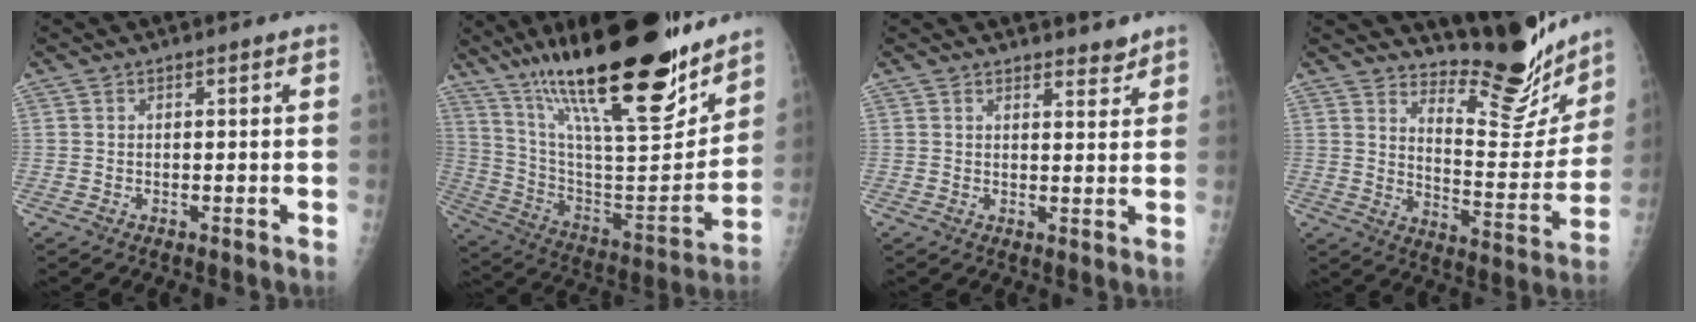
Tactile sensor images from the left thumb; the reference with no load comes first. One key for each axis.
{"total": 32.1, "fx": 22.1, "fy": 7.9, "fz": 21.9, "tx": -0.337, "ty": -0.078, "tz": 0.368}
{"total": 2.8, "fx": 2.6, "fy": 0.9, "fz": 0.7, "tx": 0.005, "ty": -0.020, "tz": 0.035}
{"total": 16.3, "fx": 14.8, "fy": 4.1, "fz": 5.6, "tx": -0.044, "ty": -0.134, "tz": 0.211}